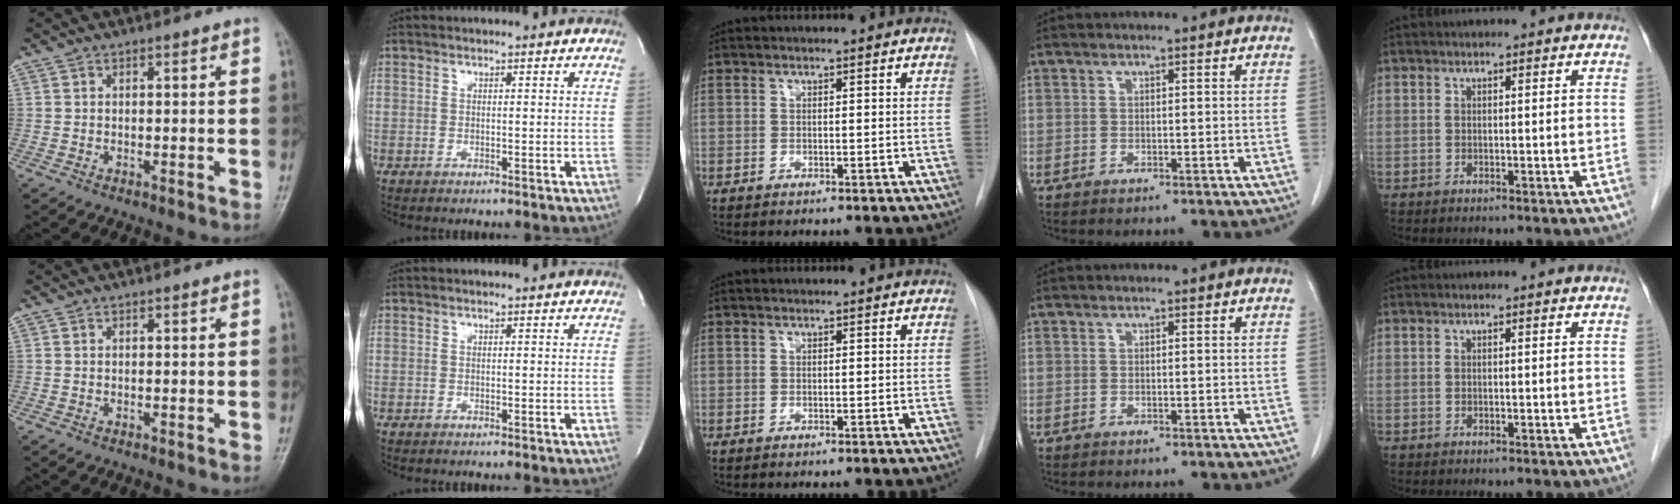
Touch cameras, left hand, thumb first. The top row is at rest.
{}